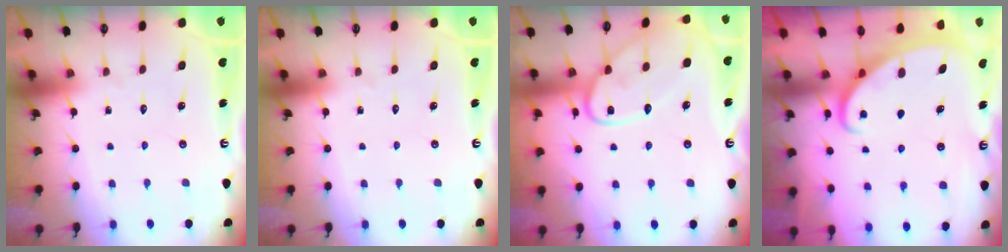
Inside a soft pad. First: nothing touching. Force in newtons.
{"total": 0.0}
{"total": 15.1, "press": 15.1, "slide": 1.2}
{"total": 2.5, "press": 2.5, "slide": 0.4}